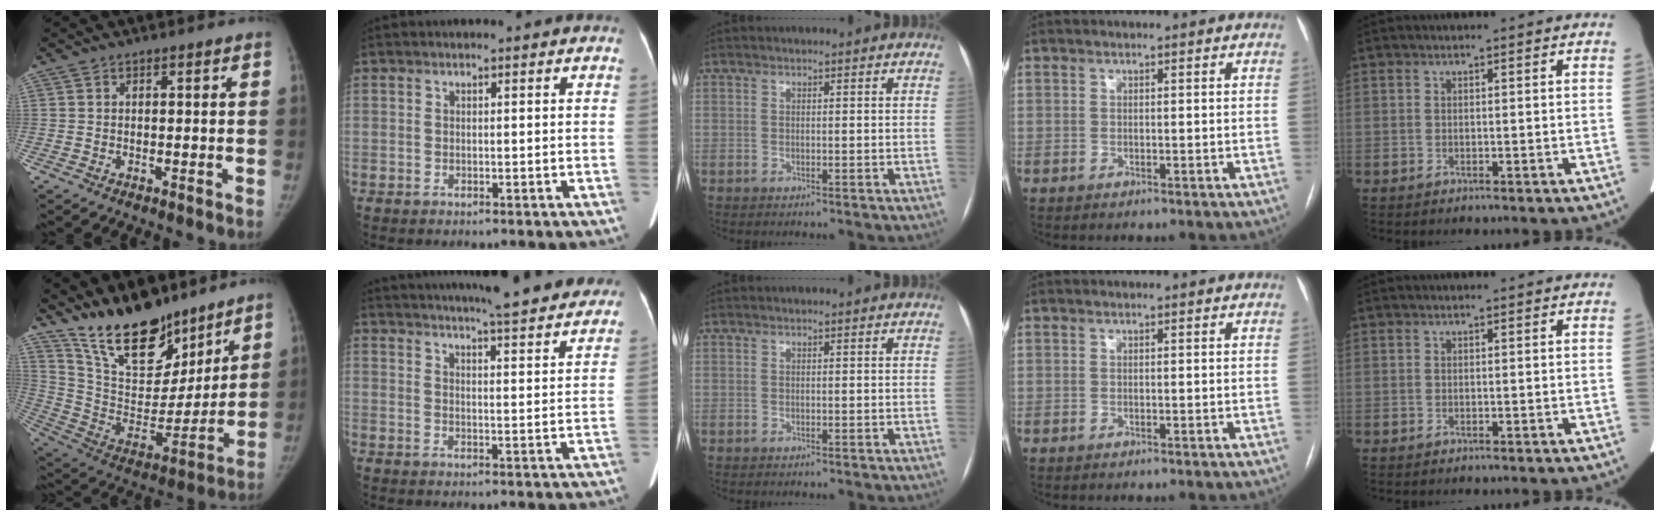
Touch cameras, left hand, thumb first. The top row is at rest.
{"thumb": {"total": 20.9, "force": [16.3, 8.9, 9.6], "torque": [-0.125, -0.093, 0.289]}, "index": {"total": 22.6, "force": [20.4, 2.2, 9.5], "torque": [-0.140, -0.016, 0.251]}}